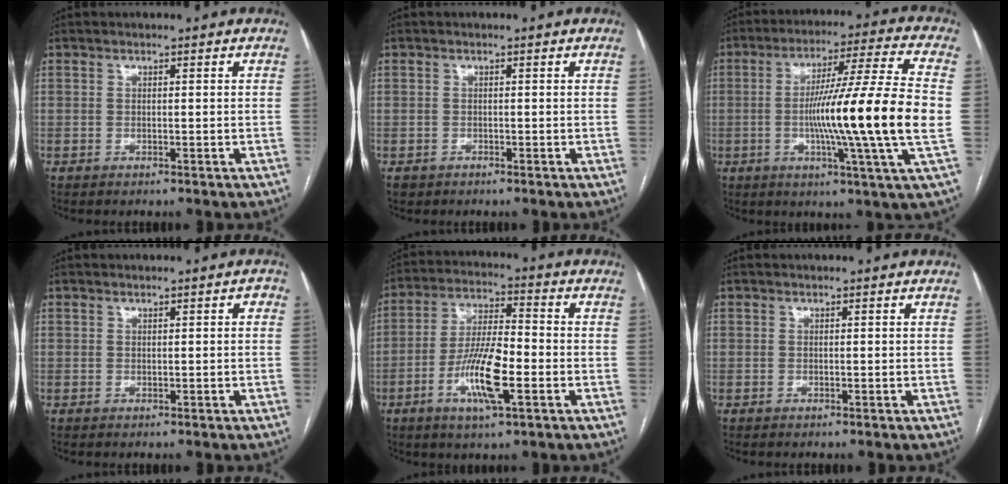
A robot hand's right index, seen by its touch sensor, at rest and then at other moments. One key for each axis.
{"total": 1.1, "fx": -0.6, "fy": 0.9, "fz": 0.0, "tx": -0.008, "ty": 0.003, "tz": -0.008}
{"total": 18.8, "fx": -2.1, "fy": -2.0, "fz": 18.6, "tx": -0.305, "ty": -0.012, "tz": -0.050}
{"total": 1.0, "fx": 0.4, "fy": 0.6, "fz": 0.7, "tx": -0.001, "ty": 0.009, "tz": 0.008}
{"total": 11.3, "fx": -3.8, "fy": 2.1, "fz": 10.4, "tx": -0.203, "ty": -0.003, "tz": -0.071}
{"total": 0.0}